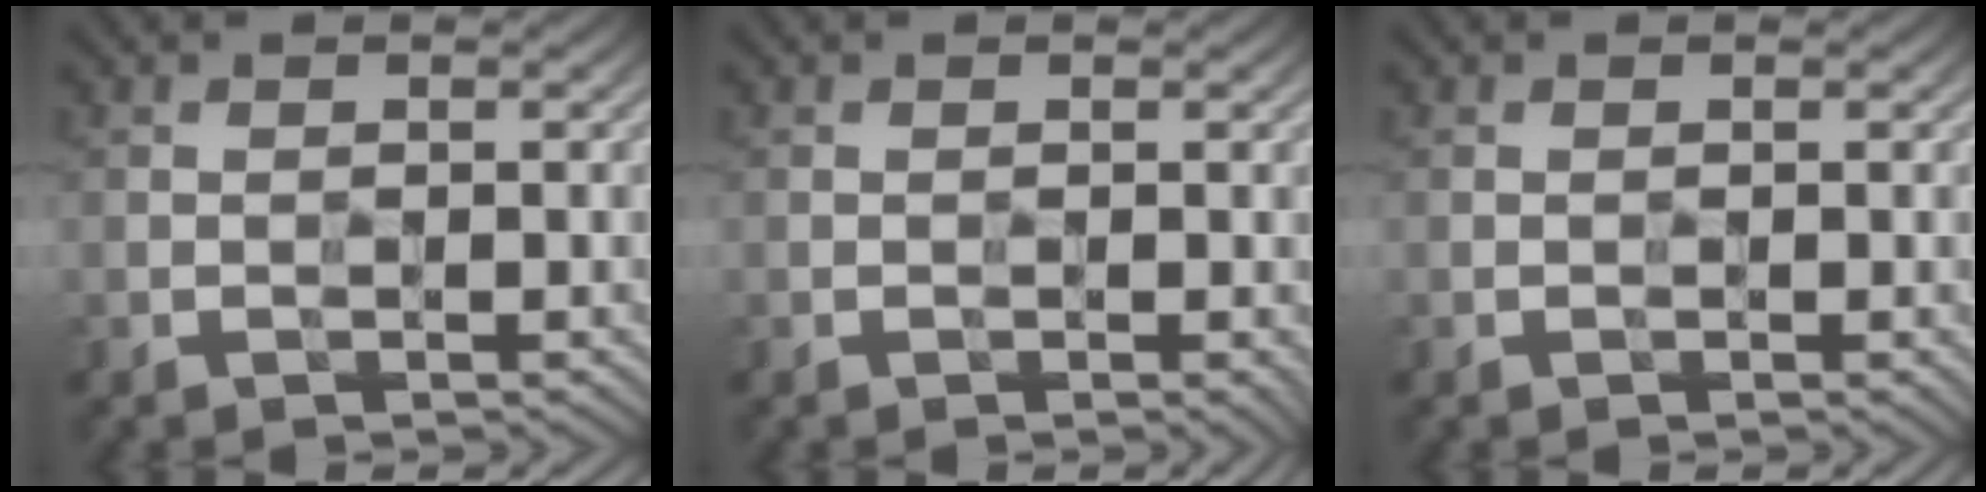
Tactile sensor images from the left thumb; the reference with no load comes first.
{"total": 1.0, "force": [-0.3, 0.5, 0.8], "torque": [-0.009, -0.002, 0.002]}
{"total": 0.9, "force": [-0.2, 0.3, 0.8], "torque": [-0.011, -0.001, 0.001]}